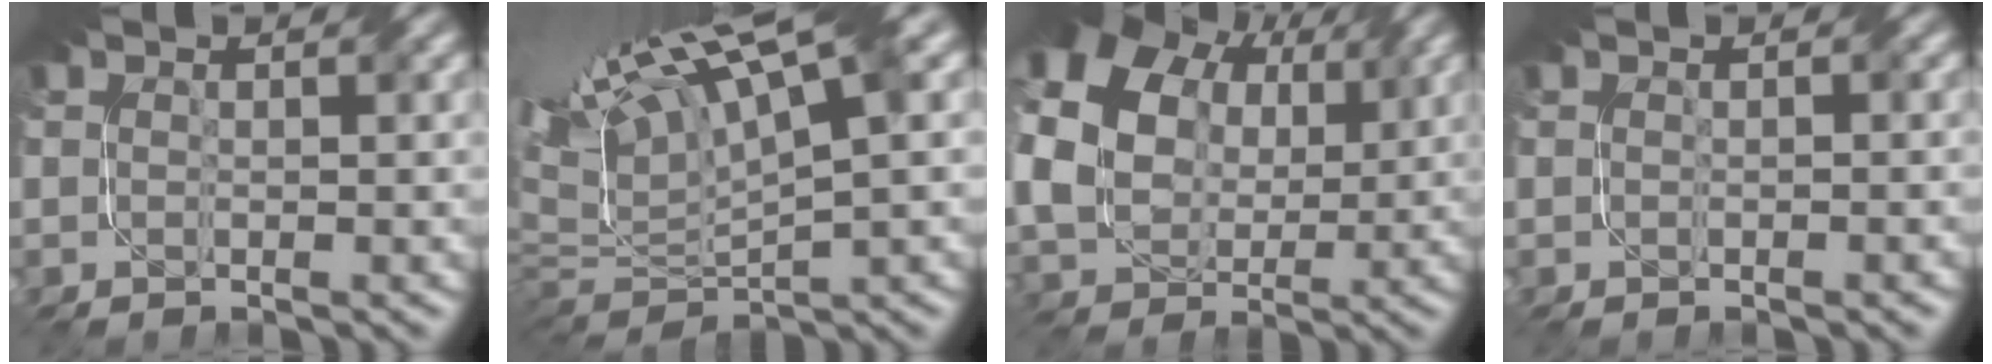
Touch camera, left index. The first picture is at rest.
{"total": 12.7, "force": [6.0, 3.6, 10.6], "torque": [-0.235, 0.032, 0.114]}
{"total": 14.6, "force": [4.6, 11.1, 8.3], "torque": [-0.207, 0.035, 0.095]}
{"total": 0.6, "force": [-0.3, 0.0, 0.5], "torque": [-0.008, -0.002, -0.009]}